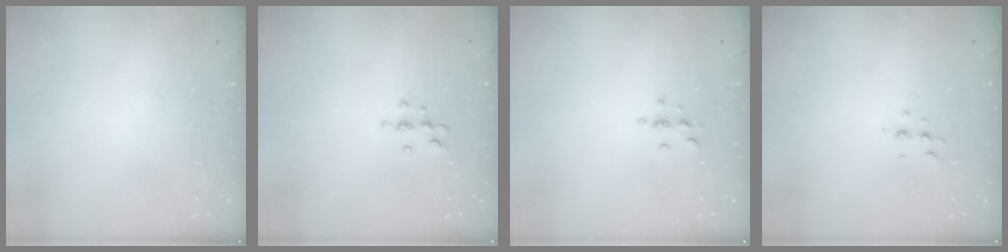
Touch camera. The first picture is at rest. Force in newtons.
{"total": 5.7, "press": 5.7, "slide": 0.8}
{"total": 3.4, "press": 3.4, "slide": 0.4}
{"total": 4.3, "press": 4.2, "slide": 0.6}